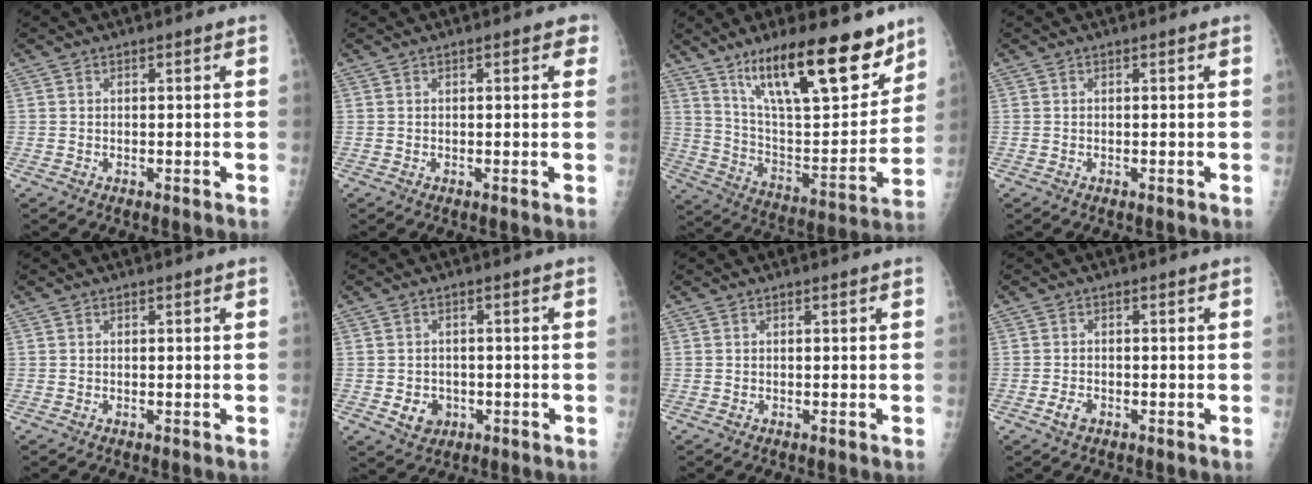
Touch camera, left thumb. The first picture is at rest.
{"total": 2.2, "force": [0.9, 1.2, 1.6], "torque": [-0.003, 0.001, 0.006]}
{"total": 24.2, "force": [15.8, 7.4, 16.8], "torque": [-0.228, -0.070, 0.267]}
{"total": 0.0}
{"total": 0.0}
{"total": 4.3, "force": [-1.1, 3.8, 1.9], "torque": [-0.012, 0.004, -0.009]}
{"total": 0.0}
{"total": 2.3, "force": [-1.2, 1.5, 1.3], "torque": [-0.024, 0.003, -0.021]}